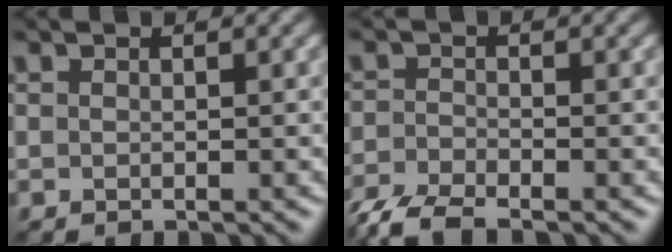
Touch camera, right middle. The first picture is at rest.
{"total": 4.3, "force": [-3.6, 1.0, 2.1], "torque": [-0.040, -0.012, -0.081]}